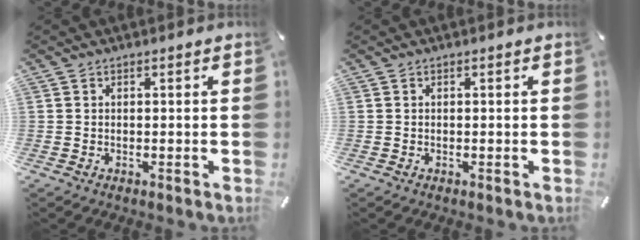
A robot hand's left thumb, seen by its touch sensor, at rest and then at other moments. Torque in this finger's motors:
{"motor_torque": [0.02, 0.02, 0.00, 0.00, 0.00]}